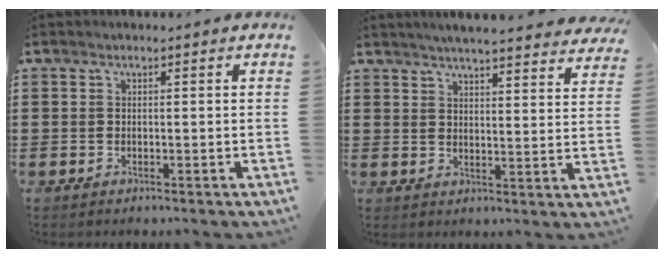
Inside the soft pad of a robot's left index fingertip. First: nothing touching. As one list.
[{"total": 4.5, "force": [4.4, -0.3, 1.0], "torque": [-0.038, -0.023, 0.077]}]